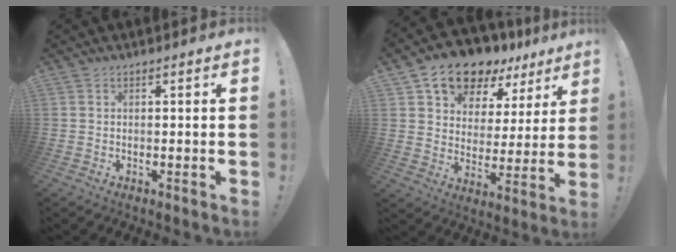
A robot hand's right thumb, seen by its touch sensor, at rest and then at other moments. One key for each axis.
{"total": 12.3, "fx": 10.0, "fy": 6.0, "fz": 4.1, "tx": -0.082, "ty": -0.074, "tz": 0.181}